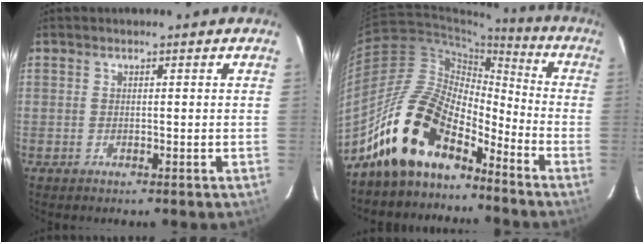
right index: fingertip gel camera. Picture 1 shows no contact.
{"total": 15.5, "force": [-12.0, 6.2, 7.5], "torque": [-0.139, 0.017, -0.233]}